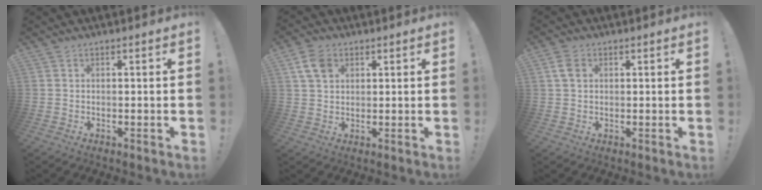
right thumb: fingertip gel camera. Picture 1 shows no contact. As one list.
[{"total": 6.8, "force": [2.9, 4.9, 3.8], "torque": [-0.068, 0.004, 0.059]}, {"total": 4.4, "force": [1.3, 3.1, 2.8], "torque": [-0.039, 0.003, 0.025]}]